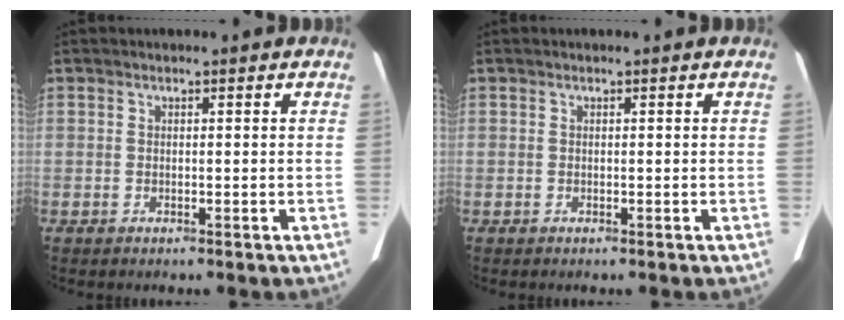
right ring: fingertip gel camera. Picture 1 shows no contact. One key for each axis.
{"total": 0.0}